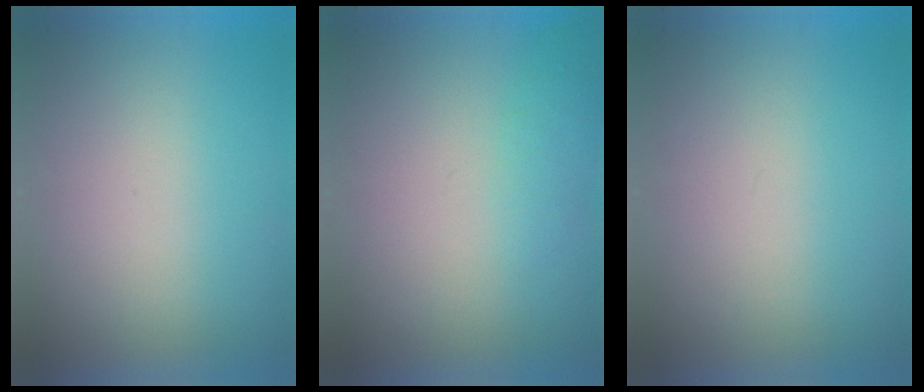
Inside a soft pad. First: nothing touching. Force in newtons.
{"total": 1.3}
{"total": 0.0}